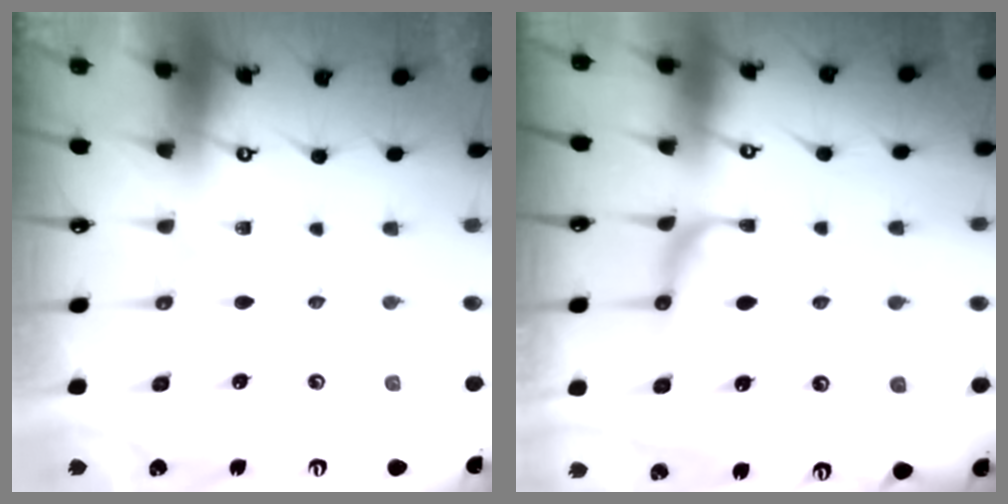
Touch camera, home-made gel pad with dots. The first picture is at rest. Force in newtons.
{"total": 0.0}